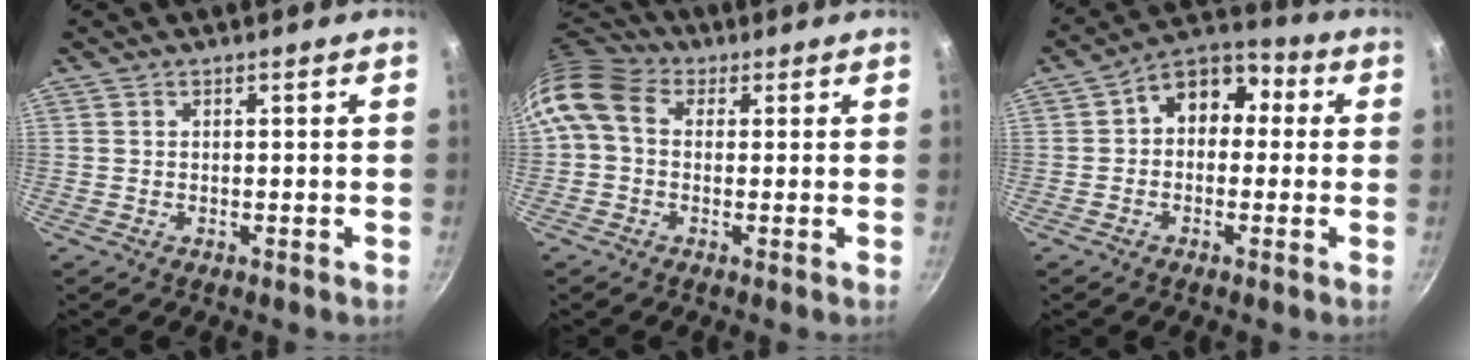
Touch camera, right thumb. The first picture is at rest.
{"total": 9.5, "force": [1.4, 7.3, 5.9], "torque": [-0.112, 0.020, 0.006]}
{"total": 10.1, "force": [1.2, 7.7, 6.5], "torque": [-0.053, 0.032, -0.007]}